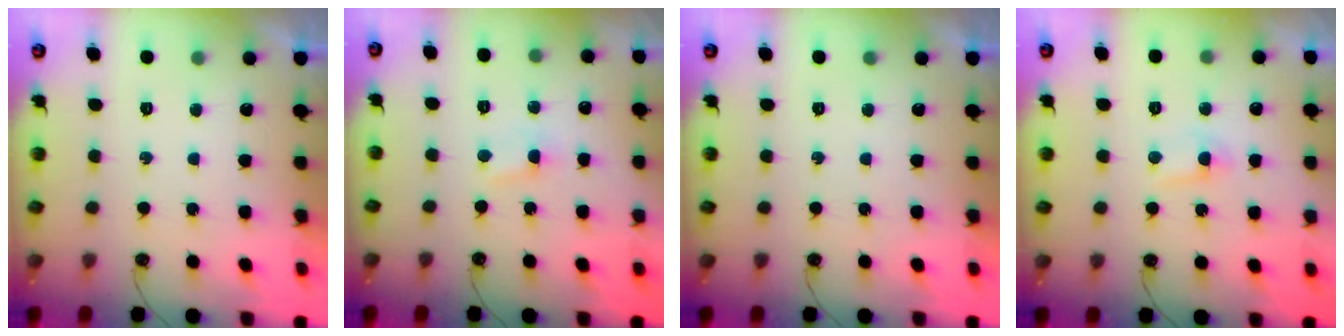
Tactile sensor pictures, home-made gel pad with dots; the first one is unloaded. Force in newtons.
{"total": 1.9, "press": 1.9, "slide": 0.3}
{"total": 0.0}
{"total": 3.9, "press": 3.9, "slide": 0.5}